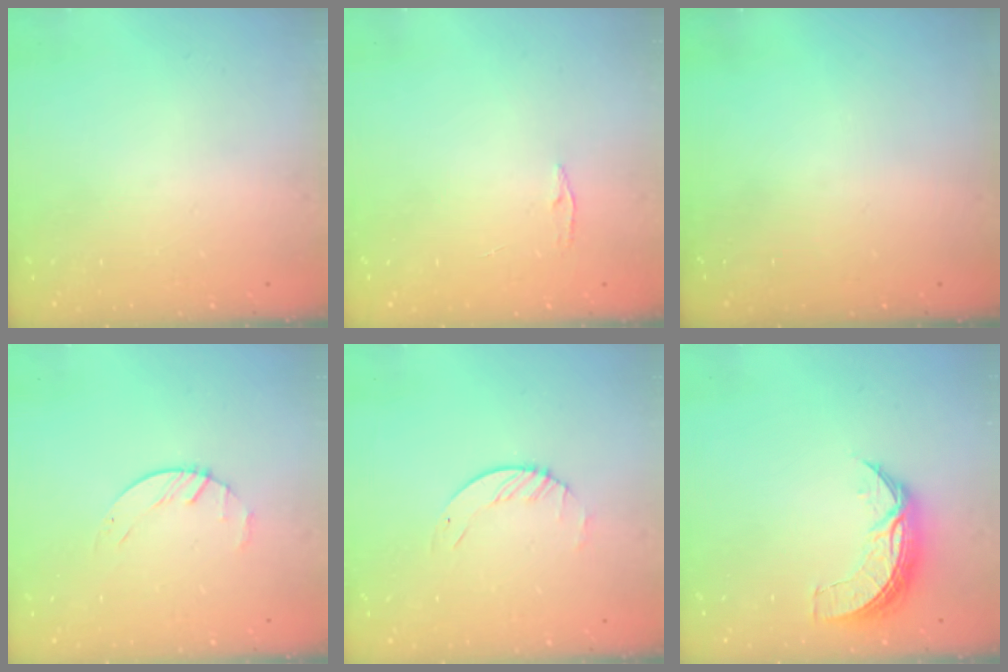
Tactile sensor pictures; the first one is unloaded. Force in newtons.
{"total": 3.8, "press": 3.7, "slide": 0.5}
{"total": 0.0}
{"total": 2.2, "press": 2.2, "slide": 0.4}
{"total": 1.6, "press": 1.6, "slide": 0.2}
{"total": 7.7, "press": 7.7, "slide": 0.7}